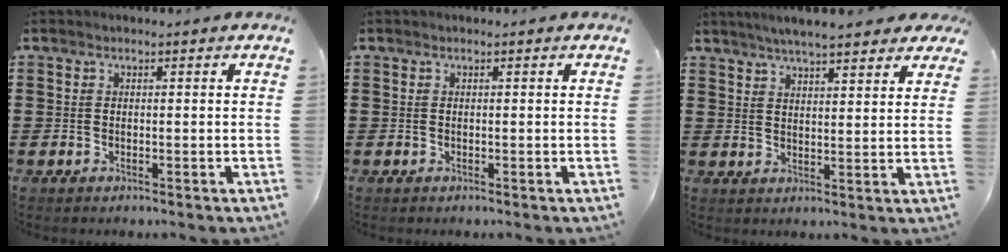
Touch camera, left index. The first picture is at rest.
{"total": 0.0}
{"total": 4.9, "force": [4.5, 0.3, 2.0], "torque": [-0.054, -0.008, 0.079]}